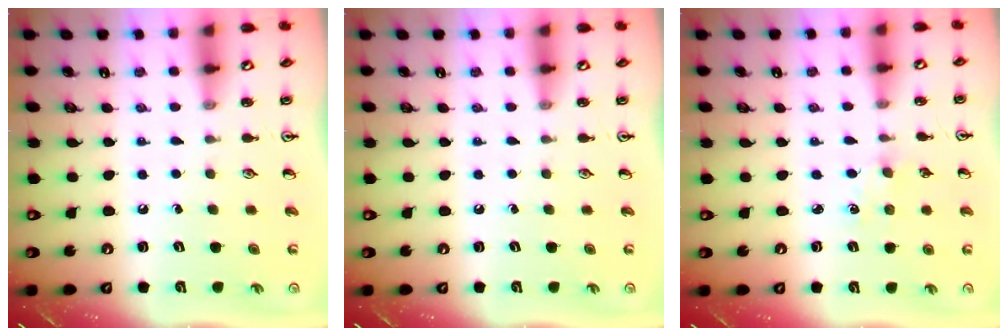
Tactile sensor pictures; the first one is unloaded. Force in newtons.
{"total": 0.0}
{"total": 1.1, "press": 1.0, "slide": 0.2}